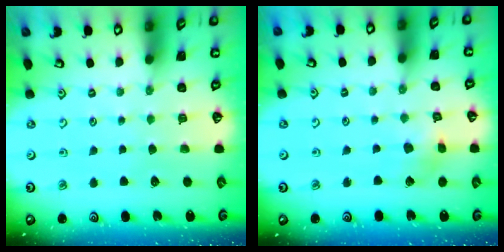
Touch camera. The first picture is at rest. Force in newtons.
{"total": 3.4, "press": 3.4, "slide": 0.5}